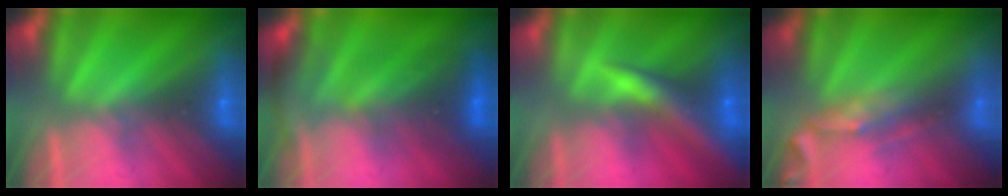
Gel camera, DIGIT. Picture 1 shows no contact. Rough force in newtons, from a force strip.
{"total": 2.7}
{"total": 7.3}
{"total": 2.8}